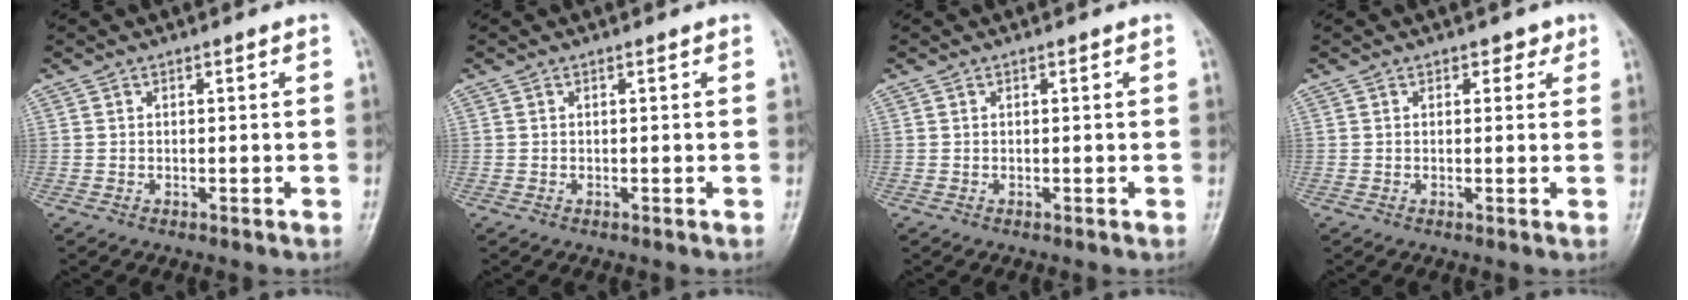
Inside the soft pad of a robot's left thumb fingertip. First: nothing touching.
{"total": 0.0}
{"total": 0.0}
{"total": 1.9, "force": [1.0, 1.4, 0.8], "torque": [0.008, -0.002, 0.007]}